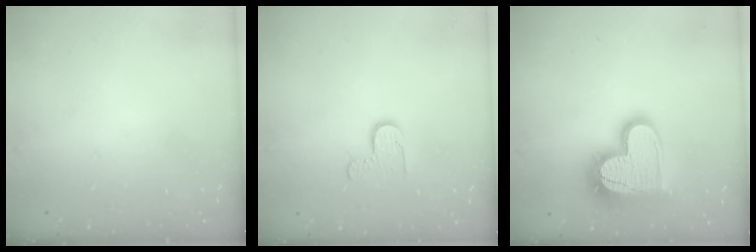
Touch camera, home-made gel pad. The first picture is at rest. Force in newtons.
{"total": 5.5, "press": 5.5, "slide": 0.5}
{"total": 18.6, "press": 18.6, "slide": 1.3}